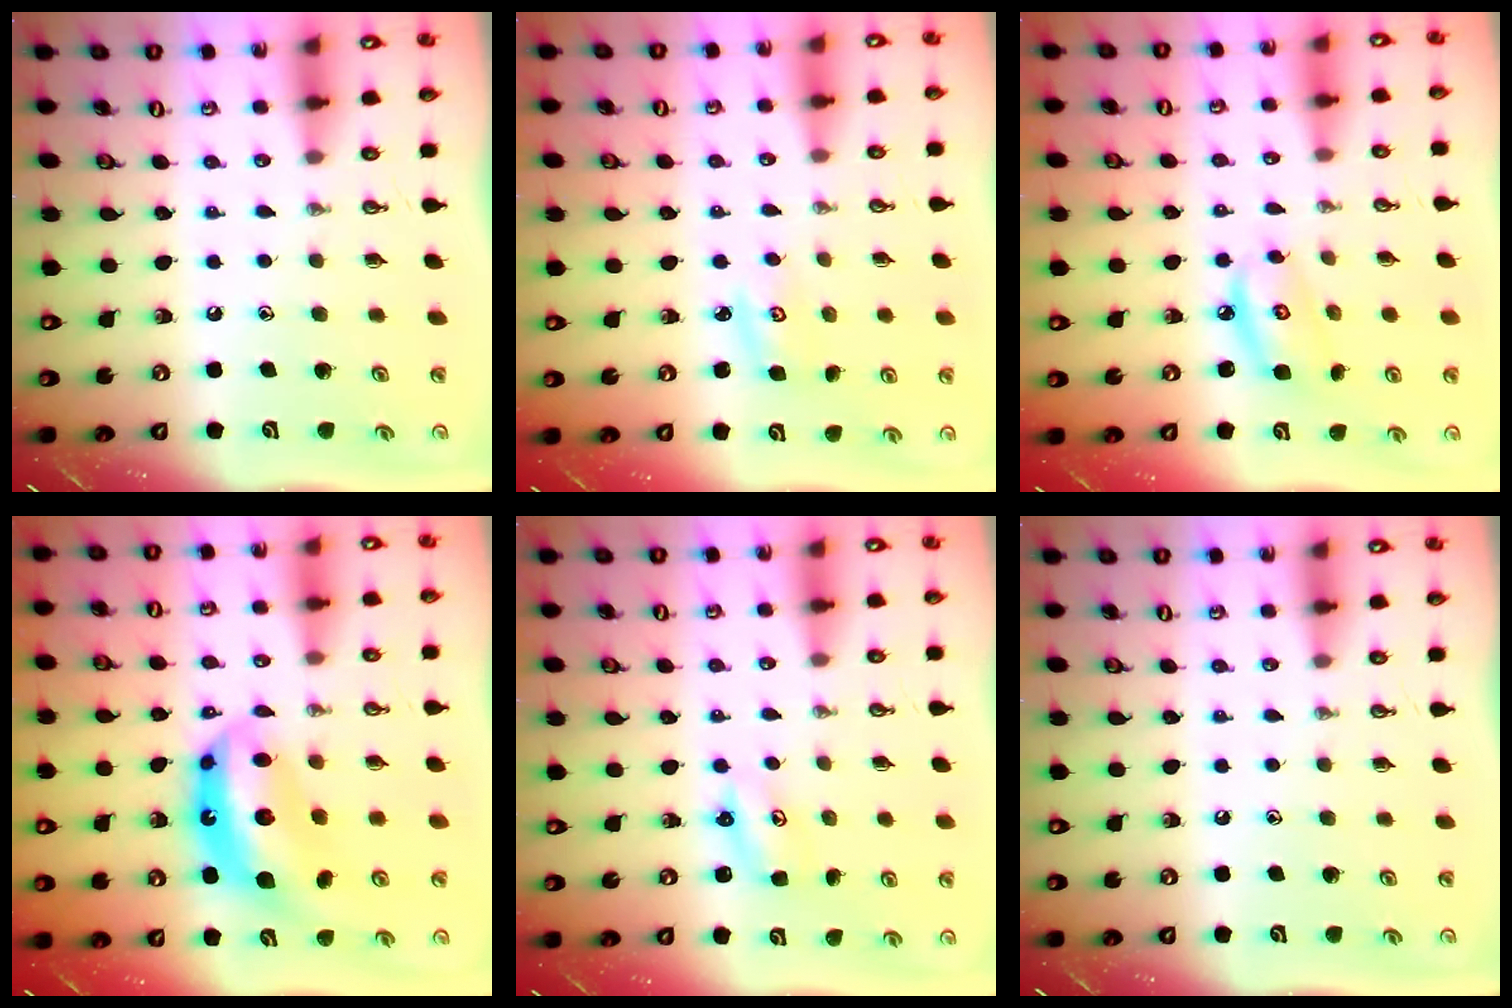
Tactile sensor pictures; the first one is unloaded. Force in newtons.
{"total": 2.9, "press": 2.9, "slide": 0.3}
{"total": 6.7, "press": 6.6, "slide": 0.4}
{"total": 13.2, "press": 13.1, "slide": 1.6}
{"total": 2.9, "press": 2.9, "slide": 0.3}
{"total": 0.0}